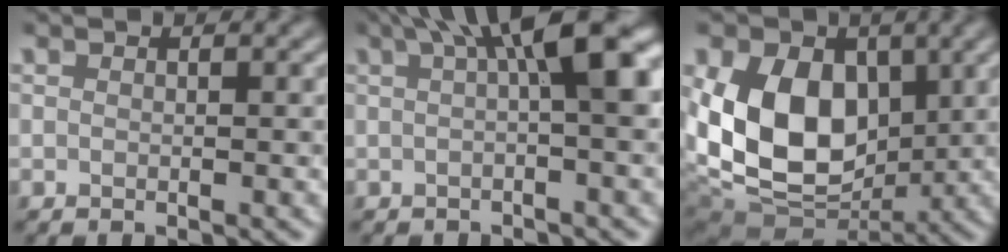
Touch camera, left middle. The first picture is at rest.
{"total": 7.8, "force": [2.5, 1.8, 7.2], "torque": [-0.088, 0.022, 0.033]}
{"total": 11.3, "force": [1.2, 8.1, 7.7], "torque": [-0.149, -0.011, 0.015]}